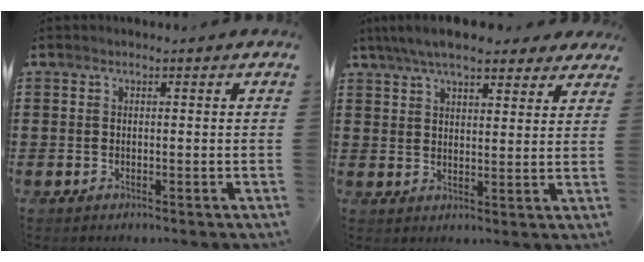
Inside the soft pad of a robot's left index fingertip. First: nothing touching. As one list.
[{"total": 7.4, "force": [6.3, 1.7, 3.6], "torque": [-0.087, -0.005, 0.116]}]